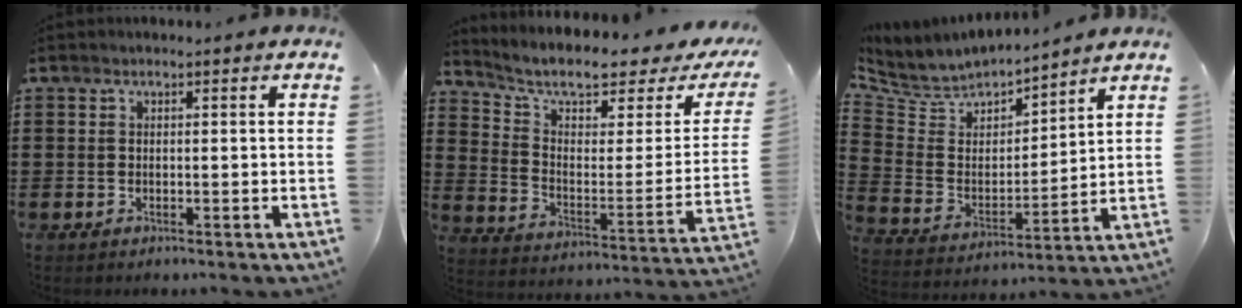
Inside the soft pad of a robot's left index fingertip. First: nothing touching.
{"total": 6.8, "force": [5.3, 1.7, 3.9], "torque": [-0.094, -0.039, 0.085]}
{"total": 5.3, "force": [4.8, 2.1, 0.2], "torque": [-0.043, -0.040, 0.080]}